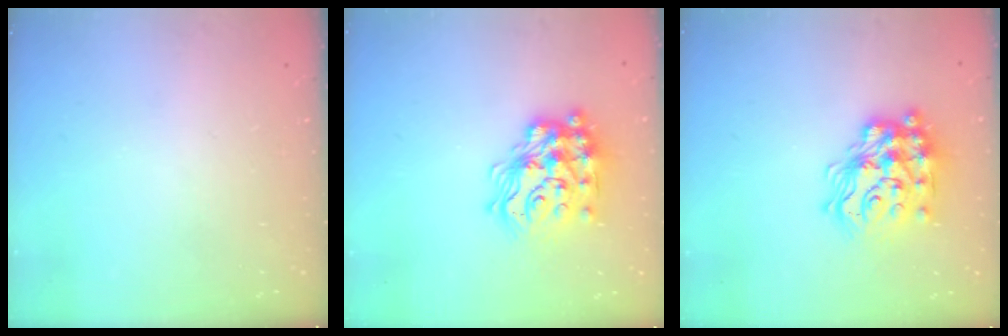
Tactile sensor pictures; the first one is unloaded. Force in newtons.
{"total": 20.2, "press": 20.2, "slide": 1.2}
{"total": 20.2, "press": 20.2, "slide": 1.2}